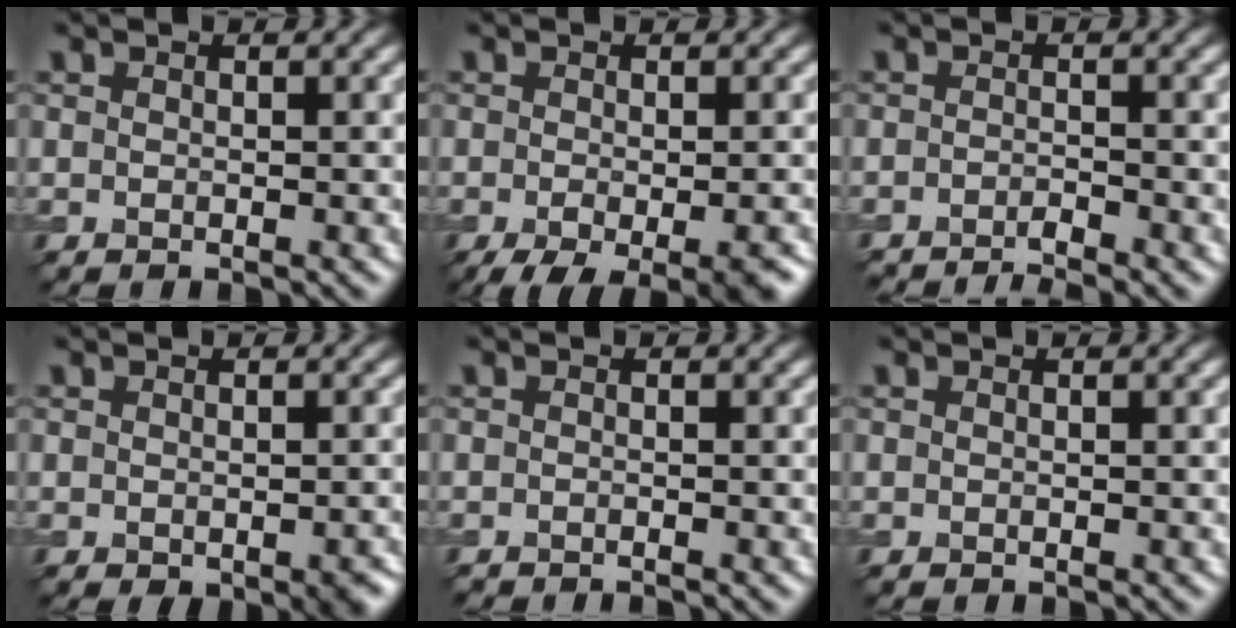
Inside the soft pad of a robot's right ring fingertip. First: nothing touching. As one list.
[{"total": 6.2, "force": [-3.5, 2.0, 4.7], "torque": [-0.071, -0.015, -0.048]}, {"total": 1.6, "force": [-1.5, 0.1, 0.7], "torque": [-0.007, -0.003, -0.031]}, {"total": 2.3, "force": [-1.0, 1.1, 1.7], "torque": [-0.021, -0.009, -0.006]}, {"total": 0.6, "force": [-0.6, 0.0, 0.1], "torque": [0.001, -0.003, -0.012]}, {"total": 0.0}]